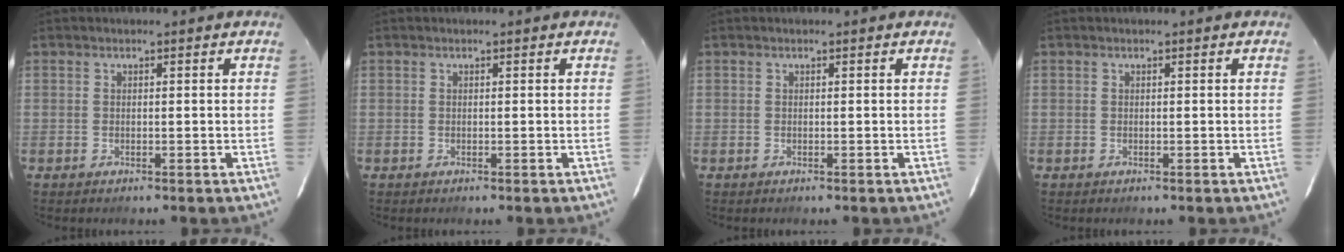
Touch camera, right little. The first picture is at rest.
{"total": 0.0}
{"total": 0.0}
{"total": 0.0}